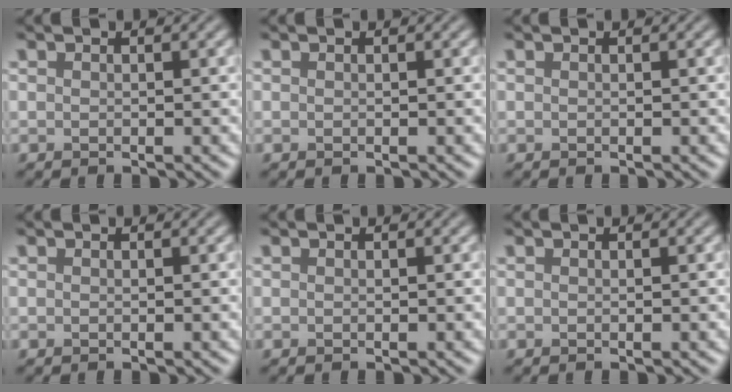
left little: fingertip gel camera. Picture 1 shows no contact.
{"total": 0.0}
{"total": 0.0}
{"total": 0.0}
{"total": 0.0}
{"total": 0.0}